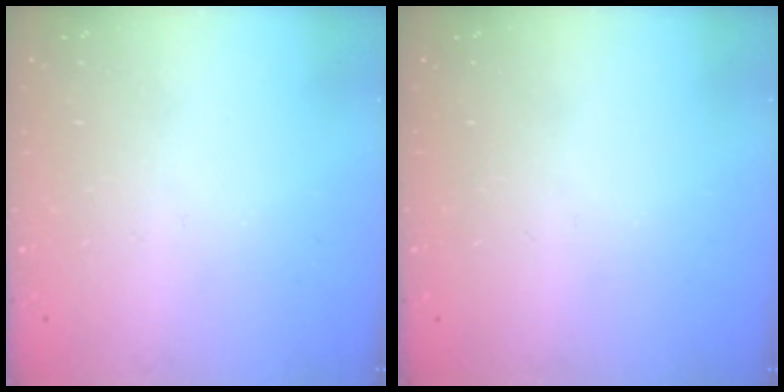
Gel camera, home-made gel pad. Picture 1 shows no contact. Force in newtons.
{"total": 0.0}